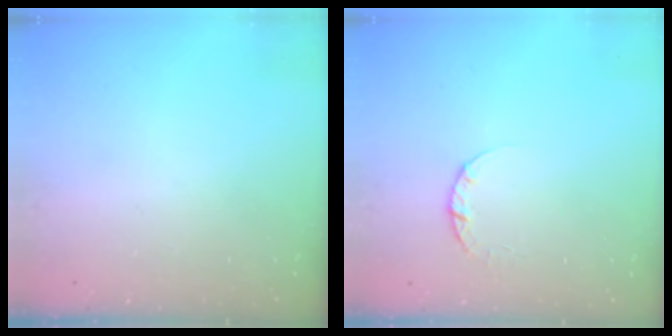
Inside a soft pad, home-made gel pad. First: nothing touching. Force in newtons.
{"total": 2.4, "press": 2.4, "slide": 0.3}